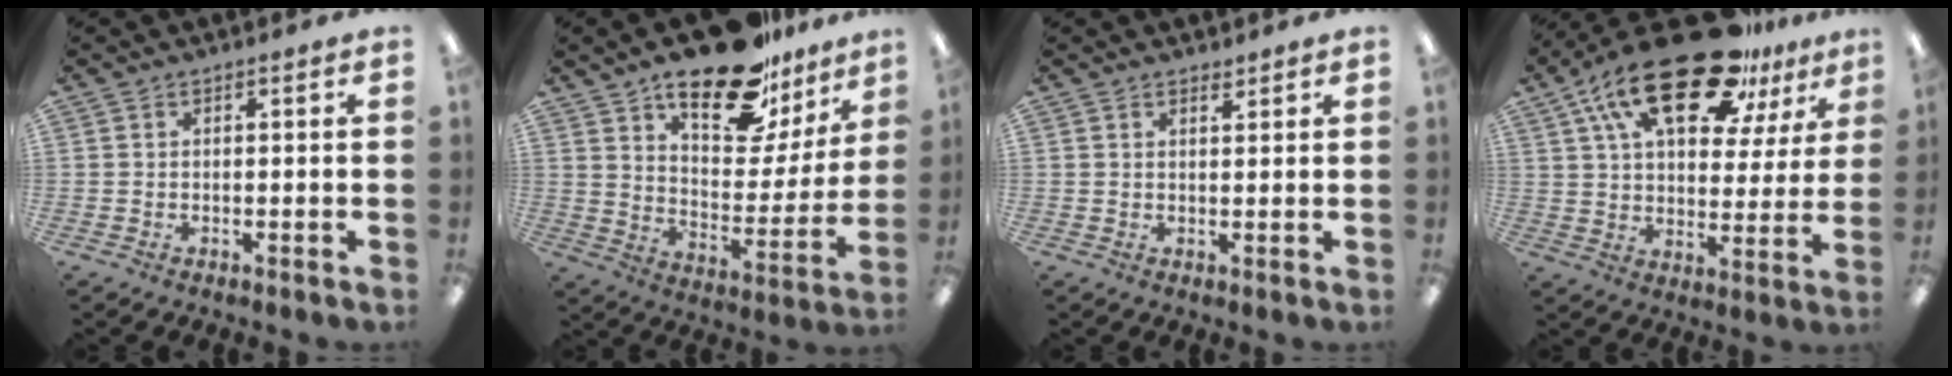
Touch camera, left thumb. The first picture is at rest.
{"total": 21.8, "force": [16.1, 9.0, 11.7], "torque": [-0.177, -0.100, 0.273]}
{"total": 1.7, "force": [1.4, 0.7, 0.6], "torque": [-0.005, -0.004, 0.025]}
{"total": 24.4, "force": [15.7, 10.3, 15.6], "torque": [-0.262, -0.080, 0.267]}